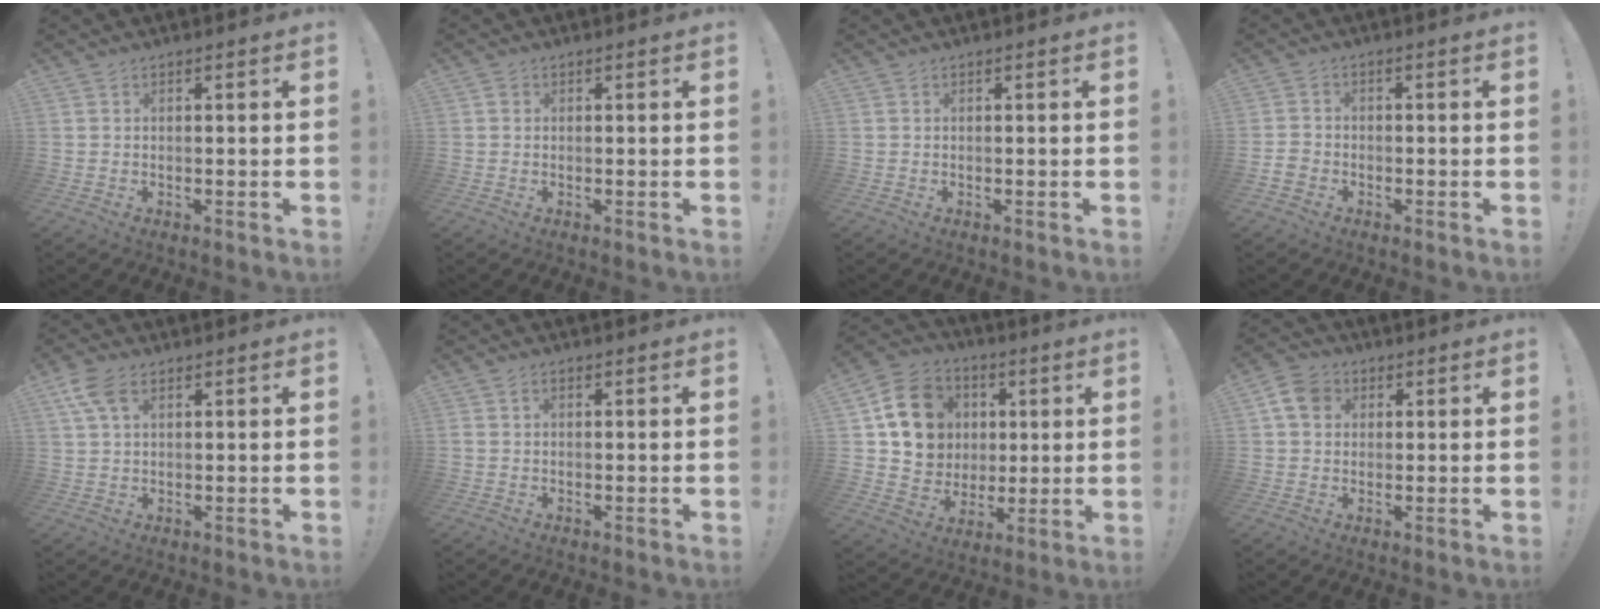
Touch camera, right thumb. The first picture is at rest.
{"total": 0.8, "force": [0.2, 0.8, 0.1], "torque": [0.006, 0.000, 0.001]}
{"total": 0.0}
{"total": 3.7, "force": [-1.8, 2.8, 1.7], "torque": [-0.037, 0.005, -0.034]}
{"total": 6.9, "force": [3.2, 3.9, 4.7], "torque": [-0.092, -0.002, 0.062]}
{"total": 1.1, "force": [-0.2, 0.7, 0.8], "torque": [-0.017, 0.003, -0.004]}
{"total": 17.5, "force": [4.8, 15.0, 7.7], "torque": [-0.092, -0.002, 0.117]}
{"total": 7.6, "force": [2.3, 6.1, 3.8], "torque": [-0.065, 0.003, 0.045]}